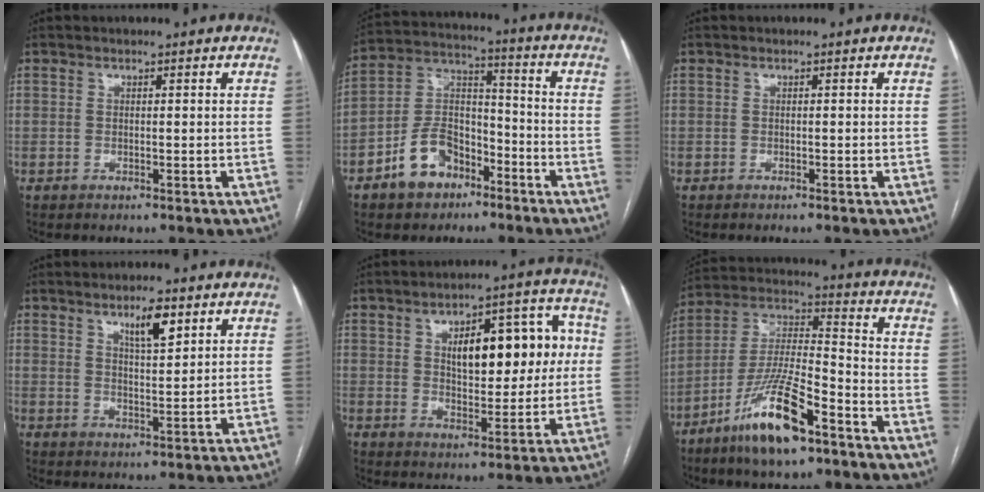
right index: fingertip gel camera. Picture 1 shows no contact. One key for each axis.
{"total": 10.7, "fx": -6.2, "fy": 6.7, "fz": 5.6, "tx": -0.118, "ty": 0.026, "tz": -0.109}
{"total": 0.0}
{"total": 5.2, "fx": 3.0, "fy": 1.1, "fz": 4.1, "tx": -0.071, "ty": -0.002, "tz": 0.053}
{"total": 13.7, "fx": 2.5, "fy": 5.9, "fz": 12.1, "tx": -0.157, "ty": 0.036, "tz": 0.044}
{"total": 15.2, "fx": -9.2, "fy": 3.1, "fz": 11.7, "tx": -0.233, "ty": -0.014, "tz": -0.168}